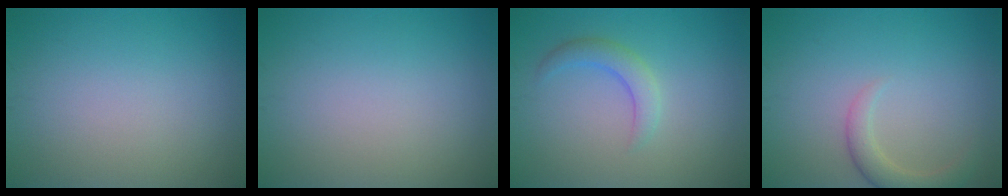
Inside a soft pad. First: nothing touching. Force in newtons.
{"total": 0.0}
{"total": 2.3, "press": 2.2, "slide": 0.2}
{"total": 2.6, "press": 2.5, "slide": 0.4}